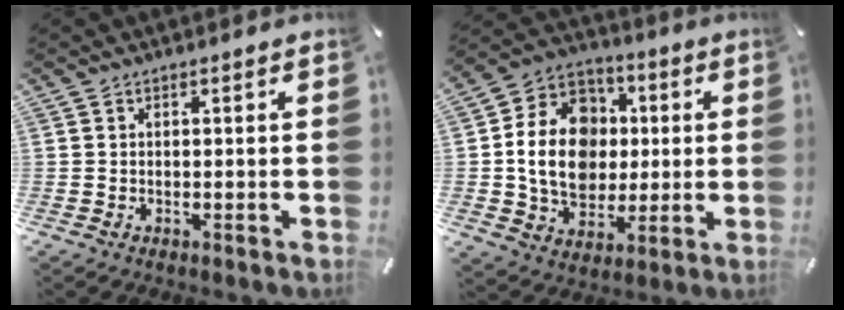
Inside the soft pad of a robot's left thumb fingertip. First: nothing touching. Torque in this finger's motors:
{"motor_torque": [2.29, 2.29, 1.00, 0.53, 0.20]}